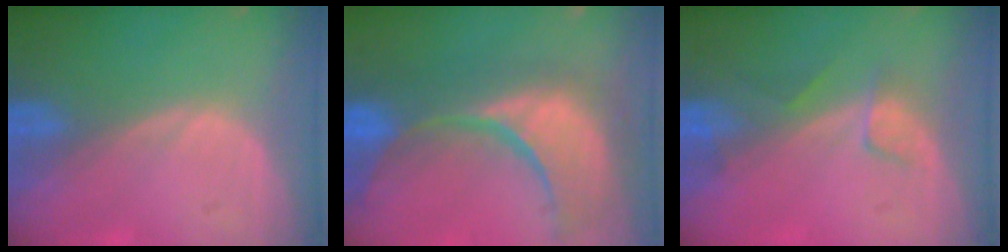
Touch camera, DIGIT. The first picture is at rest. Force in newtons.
{"total": 14.0, "press": 12.0, "slide": 7.3}
{"total": 3.4, "press": 3.0, "slide": 1.5}